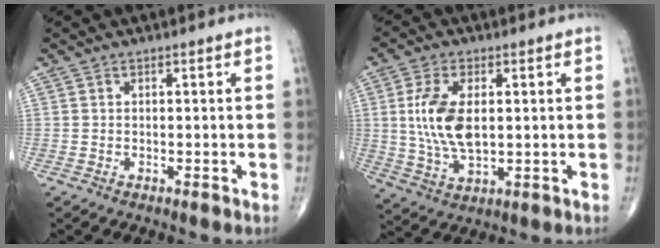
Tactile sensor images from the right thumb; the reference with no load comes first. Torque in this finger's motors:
{"motor_torque": [1.13, 1.77, 1.11, -0.04, 0.10]}